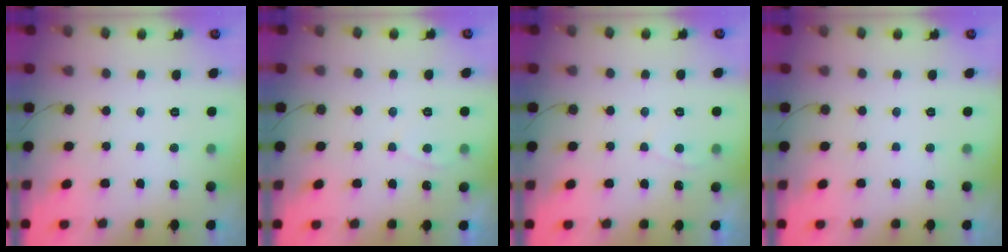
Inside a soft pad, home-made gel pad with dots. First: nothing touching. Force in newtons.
{"total": 2.7, "press": 2.7, "slide": 0.2}
{"total": 2.7, "press": 2.7, "slide": 0.2}
{"total": 0.0}